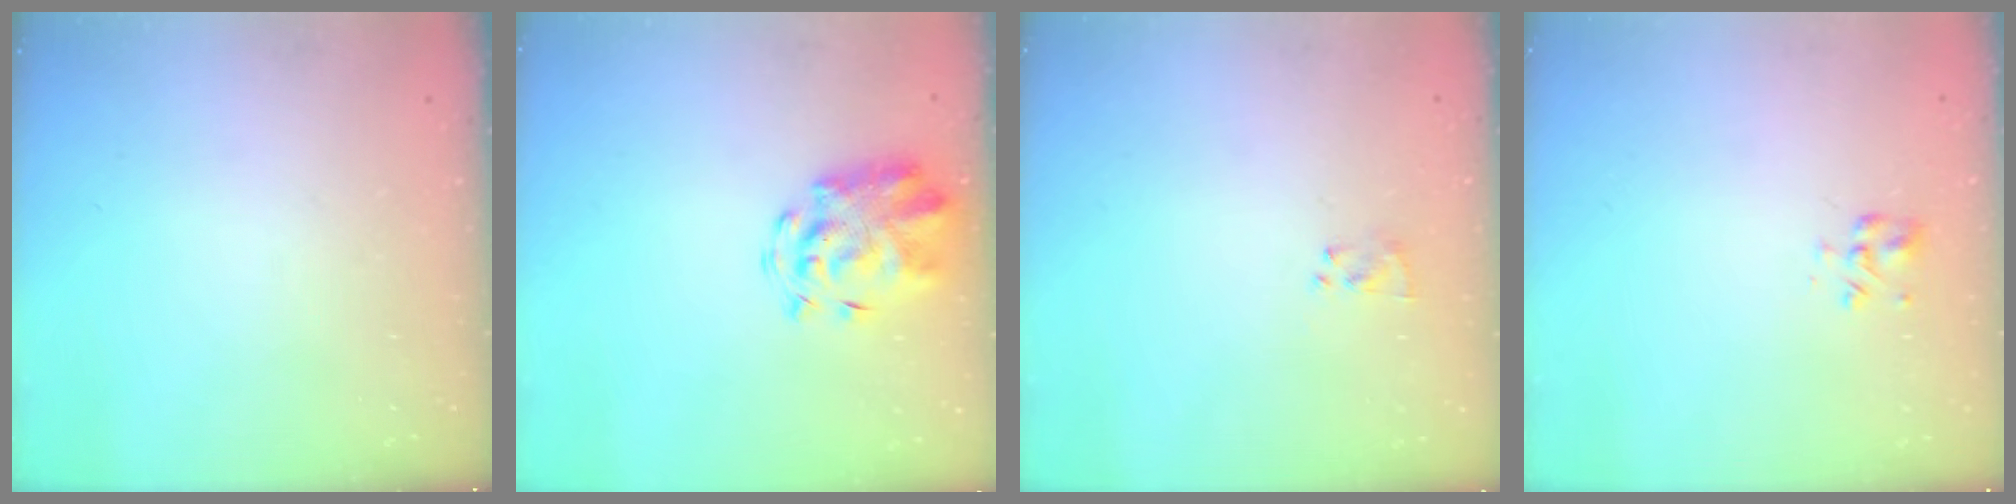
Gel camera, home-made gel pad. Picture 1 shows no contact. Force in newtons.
{"total": 4.6, "press": 4.5, "slide": 1.0}
{"total": 2.6, "press": 2.3, "slide": 1.3}
{"total": 3.8, "press": 3.5, "slide": 1.5}